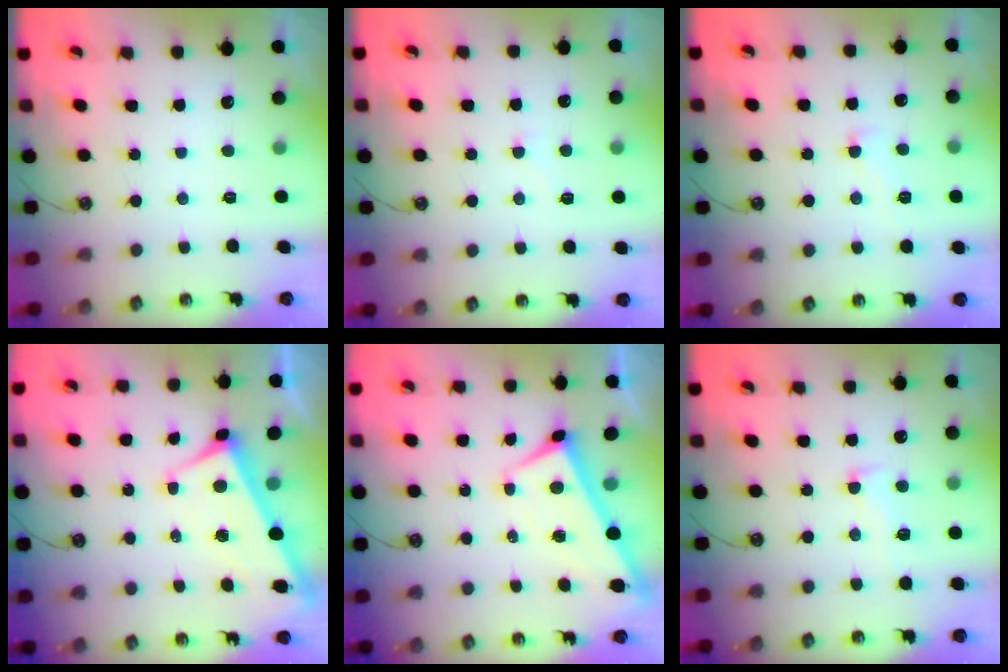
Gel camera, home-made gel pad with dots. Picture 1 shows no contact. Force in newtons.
{"total": 2.7, "press": 2.6, "slide": 0.4}
{"total": 1.7, "press": 1.7, "slide": 0.5}
{"total": 3.0, "press": 2.9, "slide": 0.9}
{"total": 2.3, "press": 2.2, "slide": 0.2}
{"total": 3.4, "press": 3.2, "slide": 1.1}